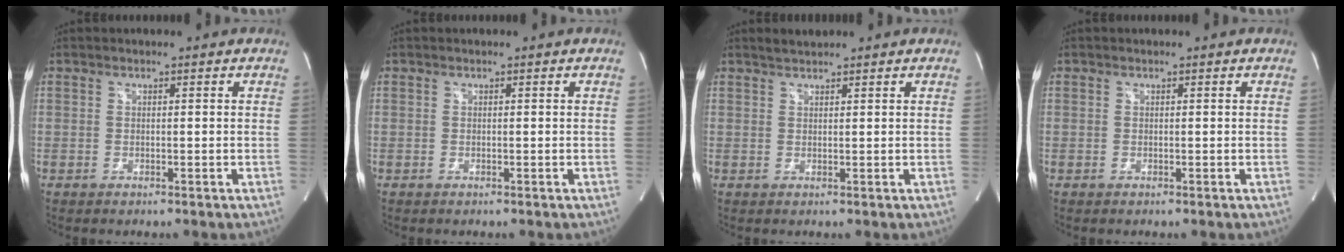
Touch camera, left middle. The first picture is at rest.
{"total": 0.0}
{"total": 1.6, "force": [1.6, 0.2, 0.4], "torque": [-0.014, 0.008, 0.032]}
{"total": 0.0}